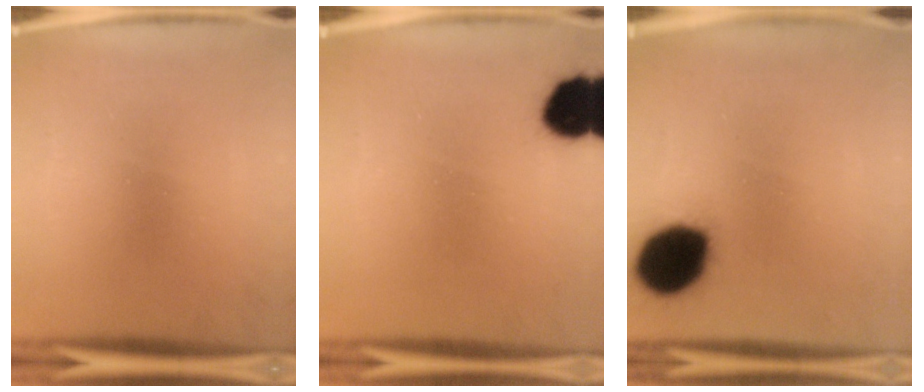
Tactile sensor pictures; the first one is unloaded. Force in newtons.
{"total": 10.6}
{"total": 17.8}